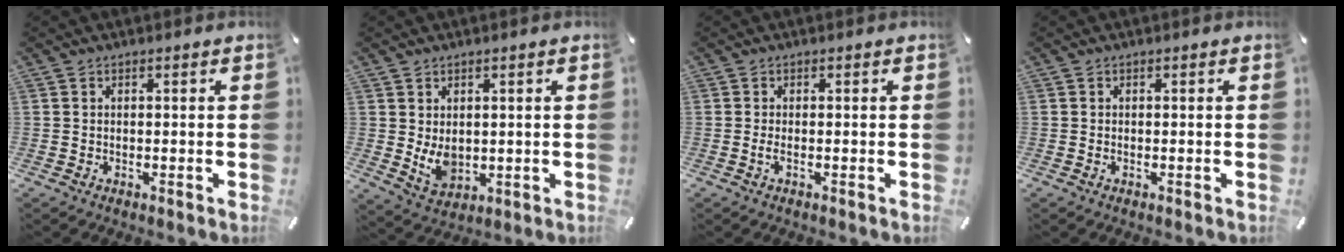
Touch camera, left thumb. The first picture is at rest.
{"total": 6.0, "force": [0.8, 4.8, 3.6], "torque": [-0.071, -0.008, 0.016]}
{"total": 1.6, "force": [-0.5, 0.4, 1.5], "torque": [-0.027, -0.002, -0.008]}
{"total": 0.7, "force": [-0.3, 0.3, 0.6], "torque": [-0.011, -0.003, -0.005]}